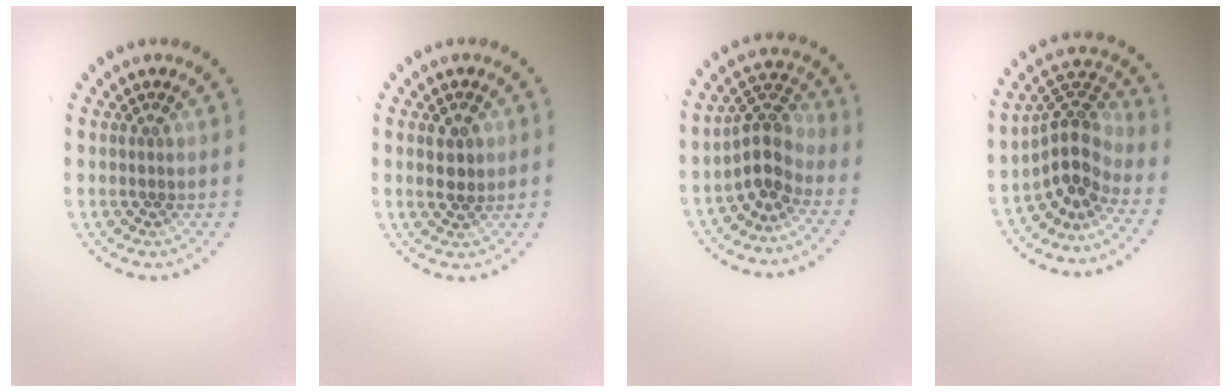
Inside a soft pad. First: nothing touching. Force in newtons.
{"total": 1.9, "press": 1.9, "slide": 0.3}
{"total": 3.5, "press": 2.9, "slide": 1.8}
{"total": 3.7, "press": 2.6, "slide": 2.6}